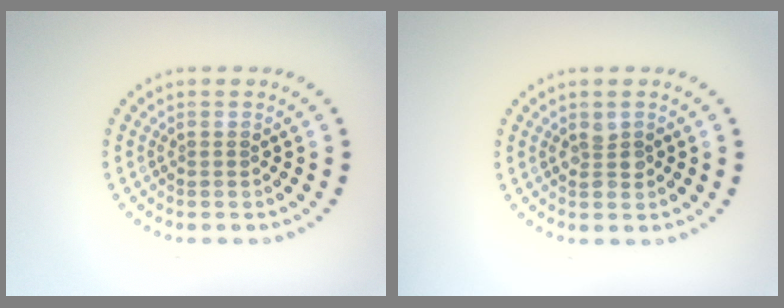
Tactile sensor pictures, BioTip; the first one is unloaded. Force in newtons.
{"total": 1.2, "press": 1.2, "slide": 0.2}